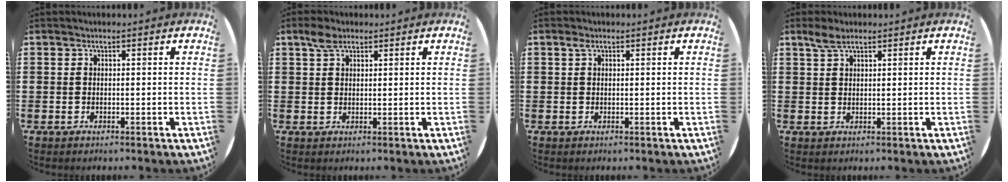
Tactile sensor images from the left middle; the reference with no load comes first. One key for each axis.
{"total": 2.7, "fx": 1.9, "fy": 1.3, "fz": 1.3, "tx": -0.021, "ty": 0.004, "tz": 0.034}
{"total": 1.0, "fx": 0.5, "fy": 0.6, "fz": 0.5, "tx": -0.003, "ty": 0.002, "tz": 0.007}
{"total": 2.6, "fx": 2.0, "fy": 0.9, "fz": 1.5, "tx": -0.032, "ty": 0.006, "tz": 0.035}